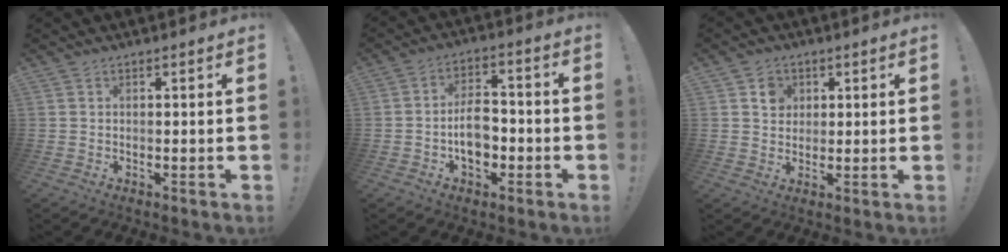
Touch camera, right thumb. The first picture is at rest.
{"total": 9.3, "force": [-2.2, 6.1, 6.6], "torque": [-0.097, 0.011, -0.037]}
{"total": 5.2, "force": [2.1, 4.5, 1.4], "torque": [-0.007, -0.007, 0.035]}